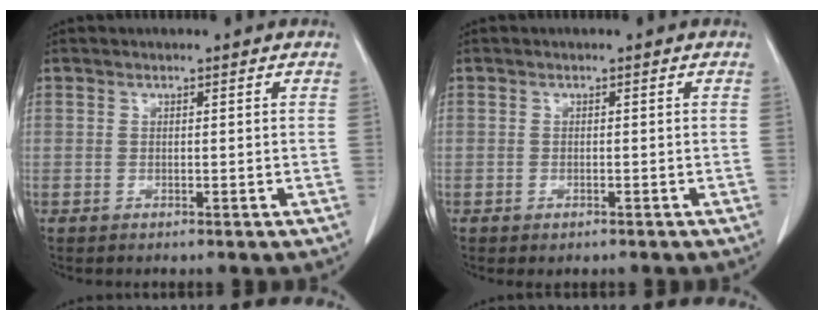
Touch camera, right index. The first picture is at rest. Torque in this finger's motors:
{"motor_torque": [0.45, -0.42, 0.07, 0.02]}